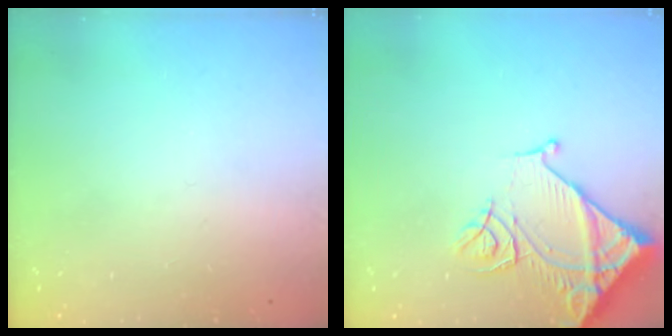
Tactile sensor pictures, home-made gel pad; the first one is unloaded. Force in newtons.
{"total": 12.4, "press": 12.3, "slide": 1.6}